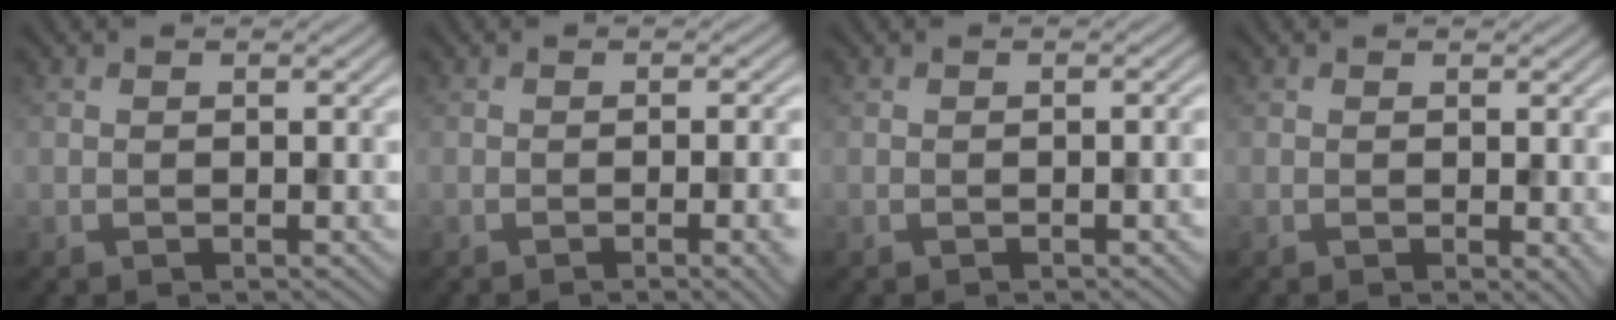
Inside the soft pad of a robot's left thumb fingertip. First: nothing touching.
{"total": 4.5, "force": [-1.3, 1.2, 4.2], "torque": [-0.049, 0.000, -0.015]}
{"total": 1.1, "force": [-0.4, 0.2, 1.0], "torque": [-0.012, 0.002, -0.005]}
{"total": 1.2, "force": [0.1, 0.6, 1.0], "torque": [-0.010, -0.005, 0.002]}